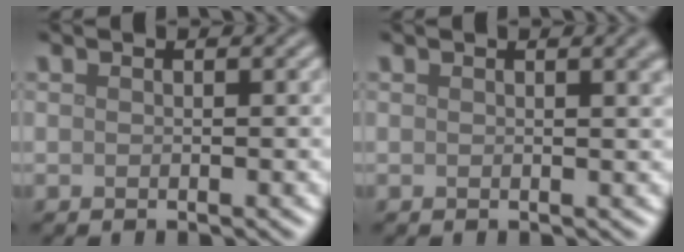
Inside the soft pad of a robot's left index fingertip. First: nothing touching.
{"total": 2.2, "force": [0.9, 0.7, 1.9], "torque": [-0.011, 0.008, 0.009]}